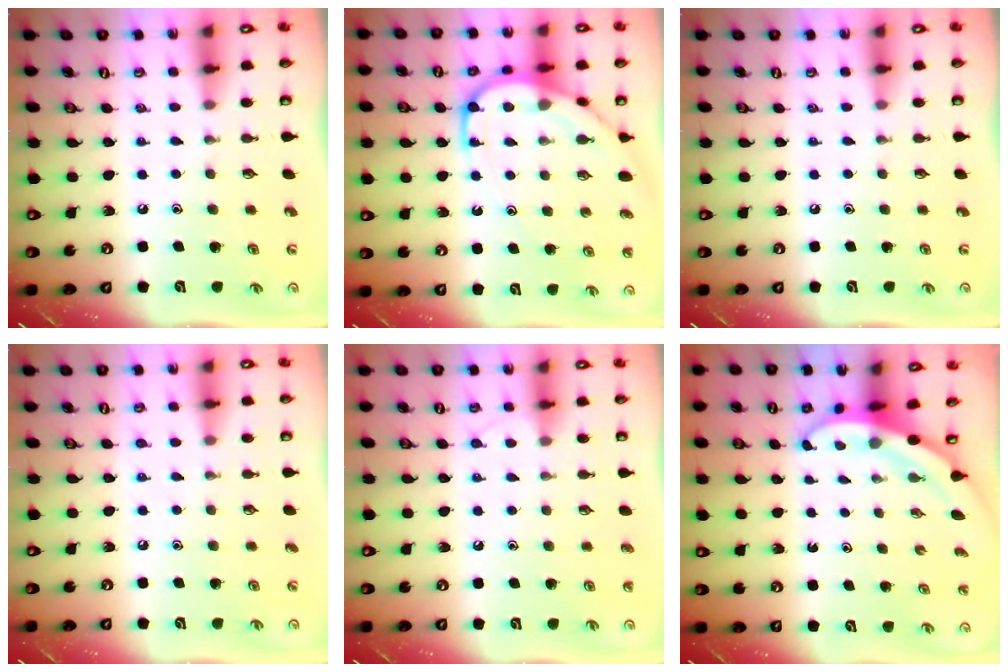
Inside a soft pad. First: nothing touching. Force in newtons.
{"total": 12.0, "press": 12.0, "slide": 1.3}
{"total": 0.0}
{"total": 3.9, "press": 3.9, "slide": 0.4}
{"total": 5.5, "press": 5.5, "slide": 0.6}
{"total": 3.2, "press": 3.2, "slide": 0.1}